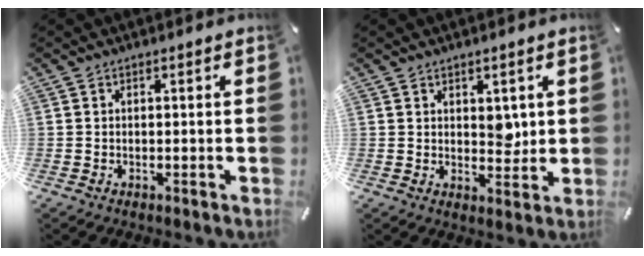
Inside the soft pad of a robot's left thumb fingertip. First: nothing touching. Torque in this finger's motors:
{"motor_torque": [0.18, 0.91, 0.14, -0.47, 0.10]}